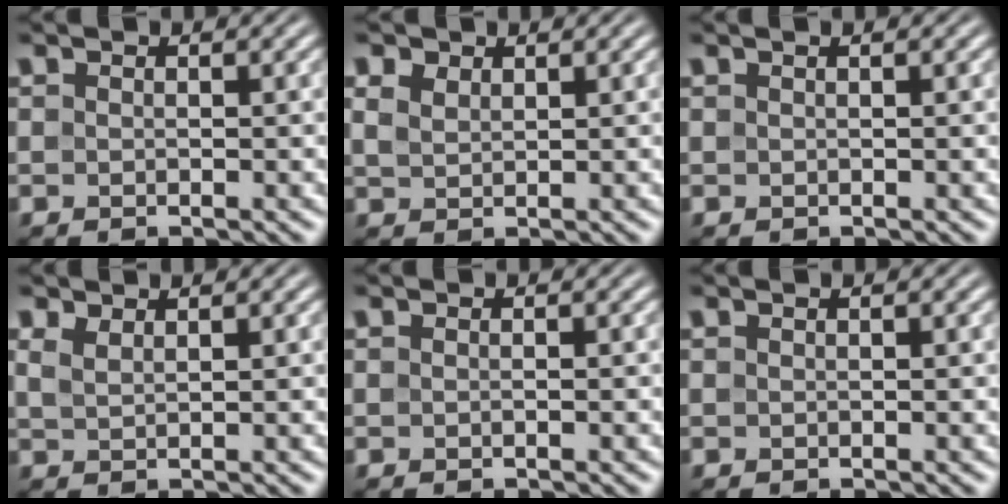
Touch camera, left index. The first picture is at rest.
{"total": 2.2, "force": [1.6, 1.2, 1.0], "torque": [-0.022, 0.003, 0.023]}
{"total": 1.0, "force": [0.5, 0.3, 0.9], "torque": [-0.011, 0.005, 0.001]}
{"total": 1.5, "force": [1.2, 0.4, 0.7], "torque": [-0.020, 0.001, 0.027]}
{"total": 0.6, "force": [0.0, 0.1, 0.6], "torque": [-0.009, -0.001, -0.004]}
{"total": 0.7, "force": [0.4, 0.2, 0.6], "torque": [-0.007, 0.006, 0.002]}